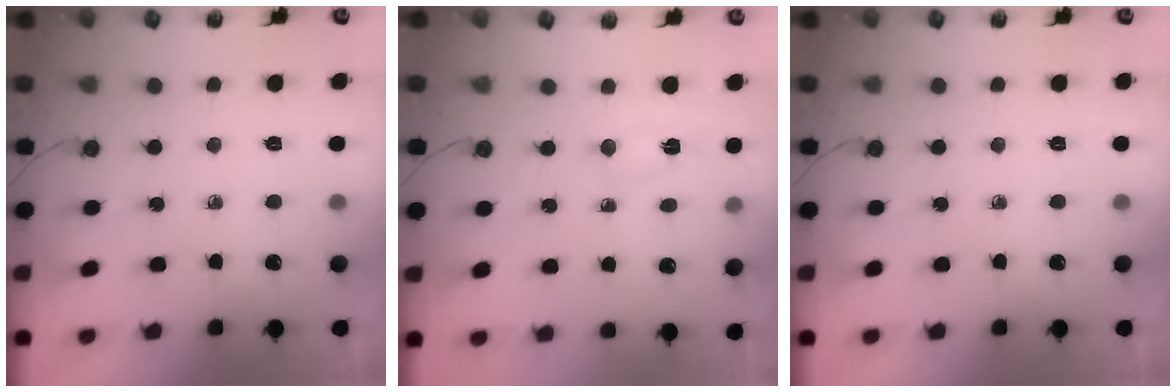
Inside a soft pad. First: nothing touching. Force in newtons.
{"total": 2.2, "press": 2.1, "slide": 0.6}
{"total": 0.0}